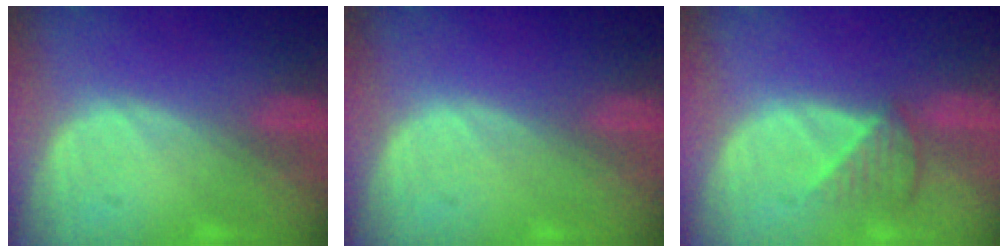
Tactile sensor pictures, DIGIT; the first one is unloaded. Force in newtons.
{"total": 0.0}
{"total": 3.5, "press": 3.4, "slide": 0.9}